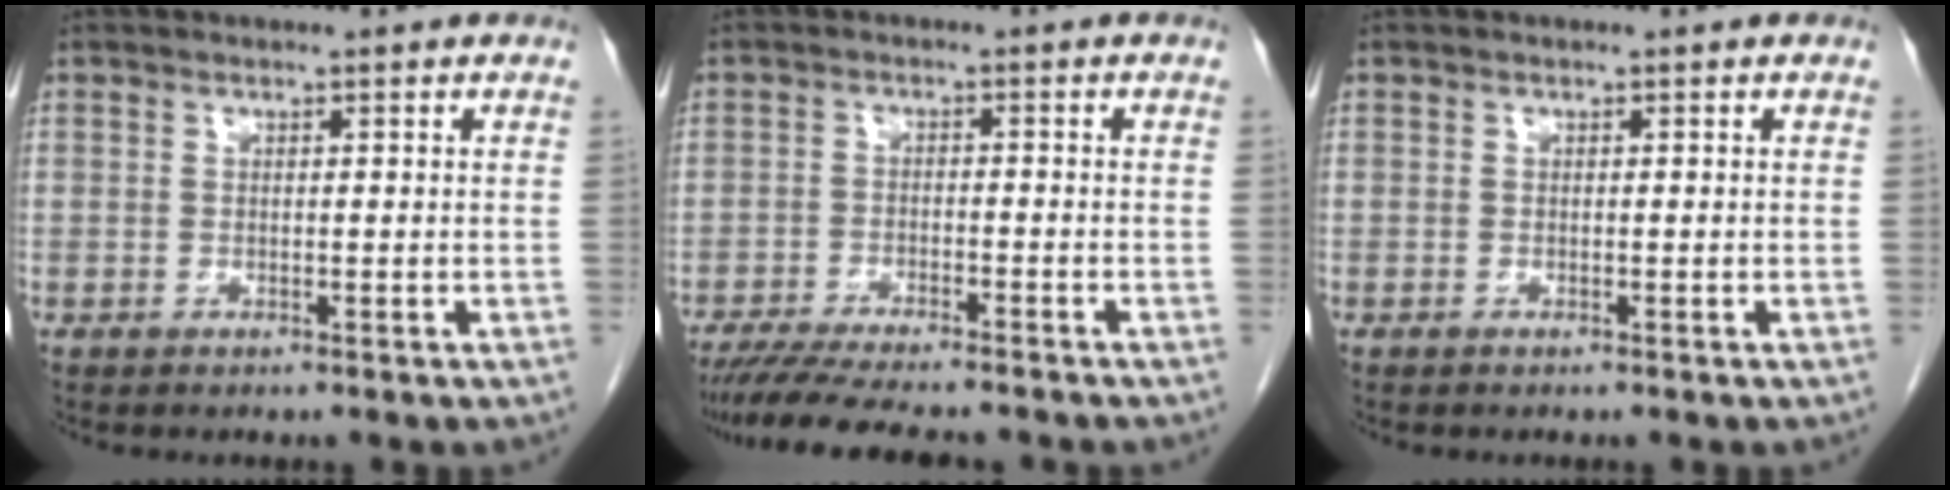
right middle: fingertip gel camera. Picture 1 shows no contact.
{"total": 11.7, "force": [-10.2, 1.3, 5.5], "torque": [-0.082, -0.019, -0.153]}
{"total": 0.0}